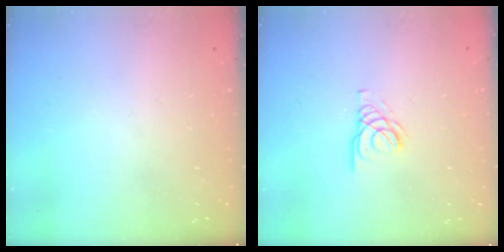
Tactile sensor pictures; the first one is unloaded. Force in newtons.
{"total": 2.8, "press": 2.8, "slide": 0.3}